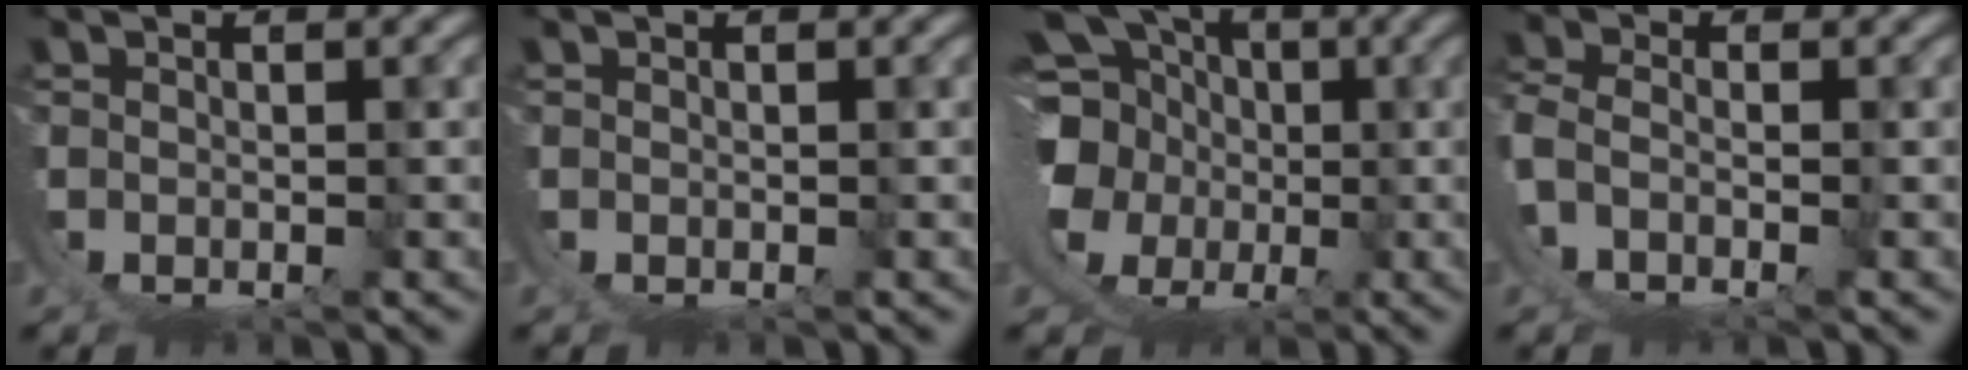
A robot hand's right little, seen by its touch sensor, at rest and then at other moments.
{"total": 0.0}
{"total": 16.0, "force": [1.7, 13.6, 8.3], "torque": [-0.169, -0.039, 0.017]}
{"total": 2.7, "force": [-1.1, 0.8, 2.3], "torque": [-0.057, -0.014, -0.013]}